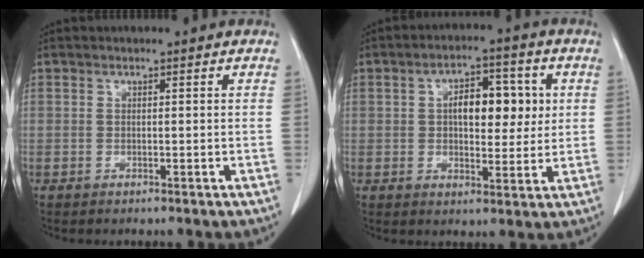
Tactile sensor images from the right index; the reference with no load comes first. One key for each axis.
{"total": 8.7, "fx": 1.6, "fy": 4.1, "fz": 7.5, "tx": -0.112, "ty": 0.017, "tz": 0.025}